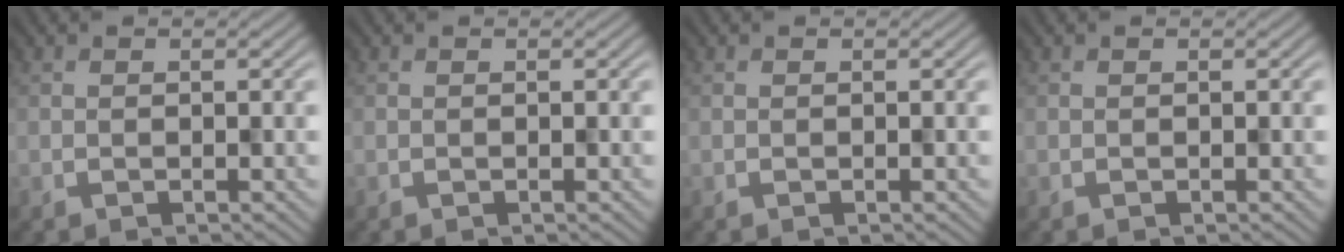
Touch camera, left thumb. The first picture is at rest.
{"total": 0.0}
{"total": 0.0}
{"total": 0.0}